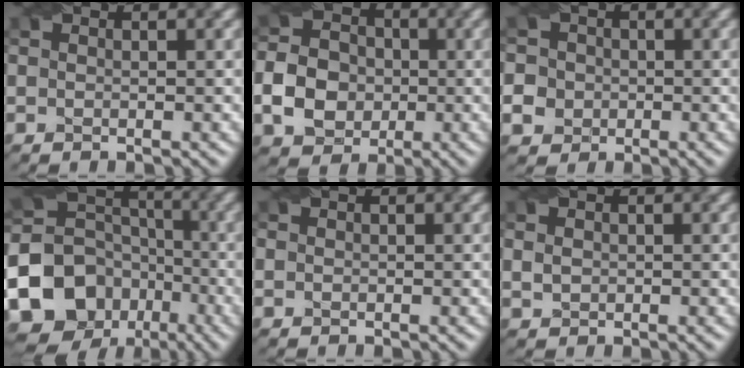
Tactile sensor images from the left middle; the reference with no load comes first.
{"total": 5.5, "force": [-1.4, 4.6, 2.6], "torque": [-0.052, 0.003, -0.035]}
{"total": 6.3, "force": [-1.4, 6.0, 1.3], "torque": [-0.034, 0.007, -0.047]}
{"total": 17.1, "force": [-7.9, 14.0, 5.8], "torque": [-0.135, -0.033, -0.142]}
{"total": 0.0}
{"total": 1.2, "force": [0.0, 1.0, 0.6], "torque": [-0.015, 0.001, 0.002]}